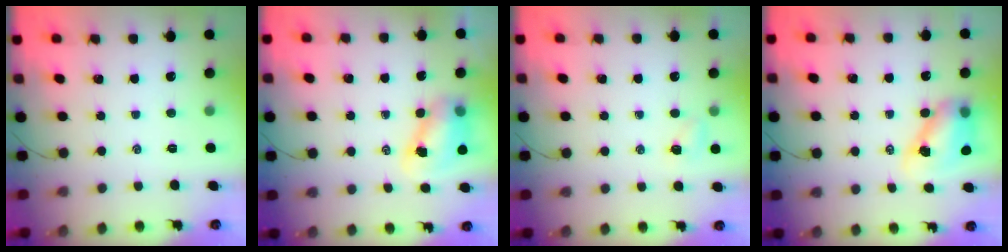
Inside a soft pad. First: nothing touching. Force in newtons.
{"total": 7.6, "press": 7.4, "slide": 1.7}
{"total": 4.3, "press": 4.1, "slide": 1.3}
{"total": 8.6, "press": 8.4, "slide": 2.0}